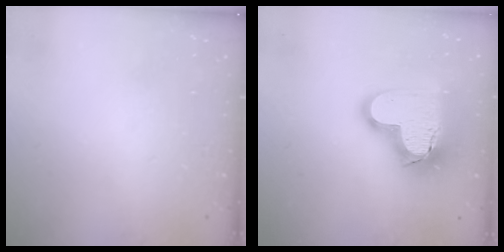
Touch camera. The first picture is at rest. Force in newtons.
{"total": 19.2, "press": 19.2, "slide": 1.6}